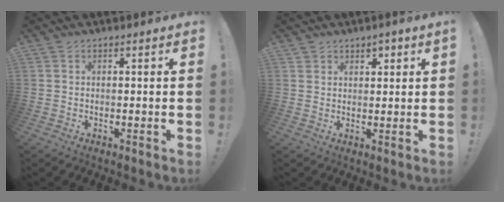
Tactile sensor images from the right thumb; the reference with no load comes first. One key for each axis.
{"total": 2.1, "fx": 1.5, "fy": 1.3, "fz": 0.6, "tx": -0.001, "ty": -0.010, "tz": 0.024}